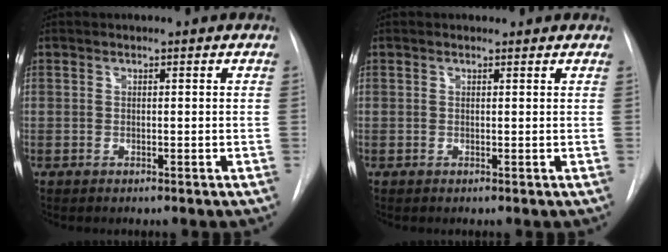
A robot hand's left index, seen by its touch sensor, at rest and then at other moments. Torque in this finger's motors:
{"motor_torque": [0.36, -1.78, 0.00, 0.01]}